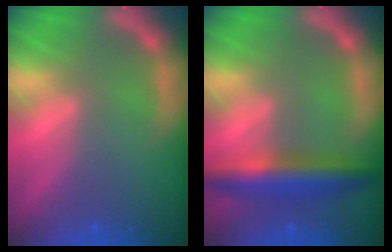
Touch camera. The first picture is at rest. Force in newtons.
{"total": 5.5}